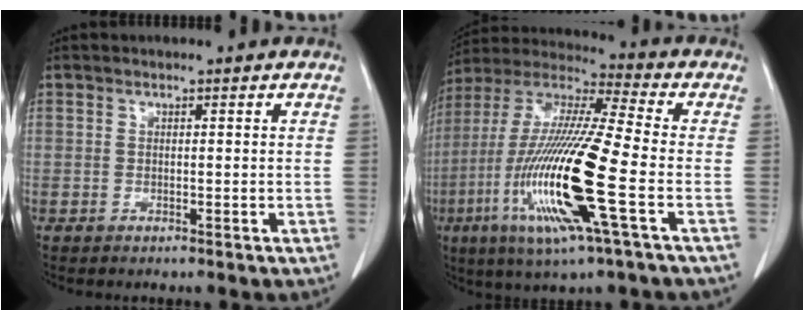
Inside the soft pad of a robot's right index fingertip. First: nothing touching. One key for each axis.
{"total": 20.6, "fx": -5.9, "fy": 1.0, "fz": 19.7, "tx": -0.426, "ty": -0.029, "tz": -0.119}